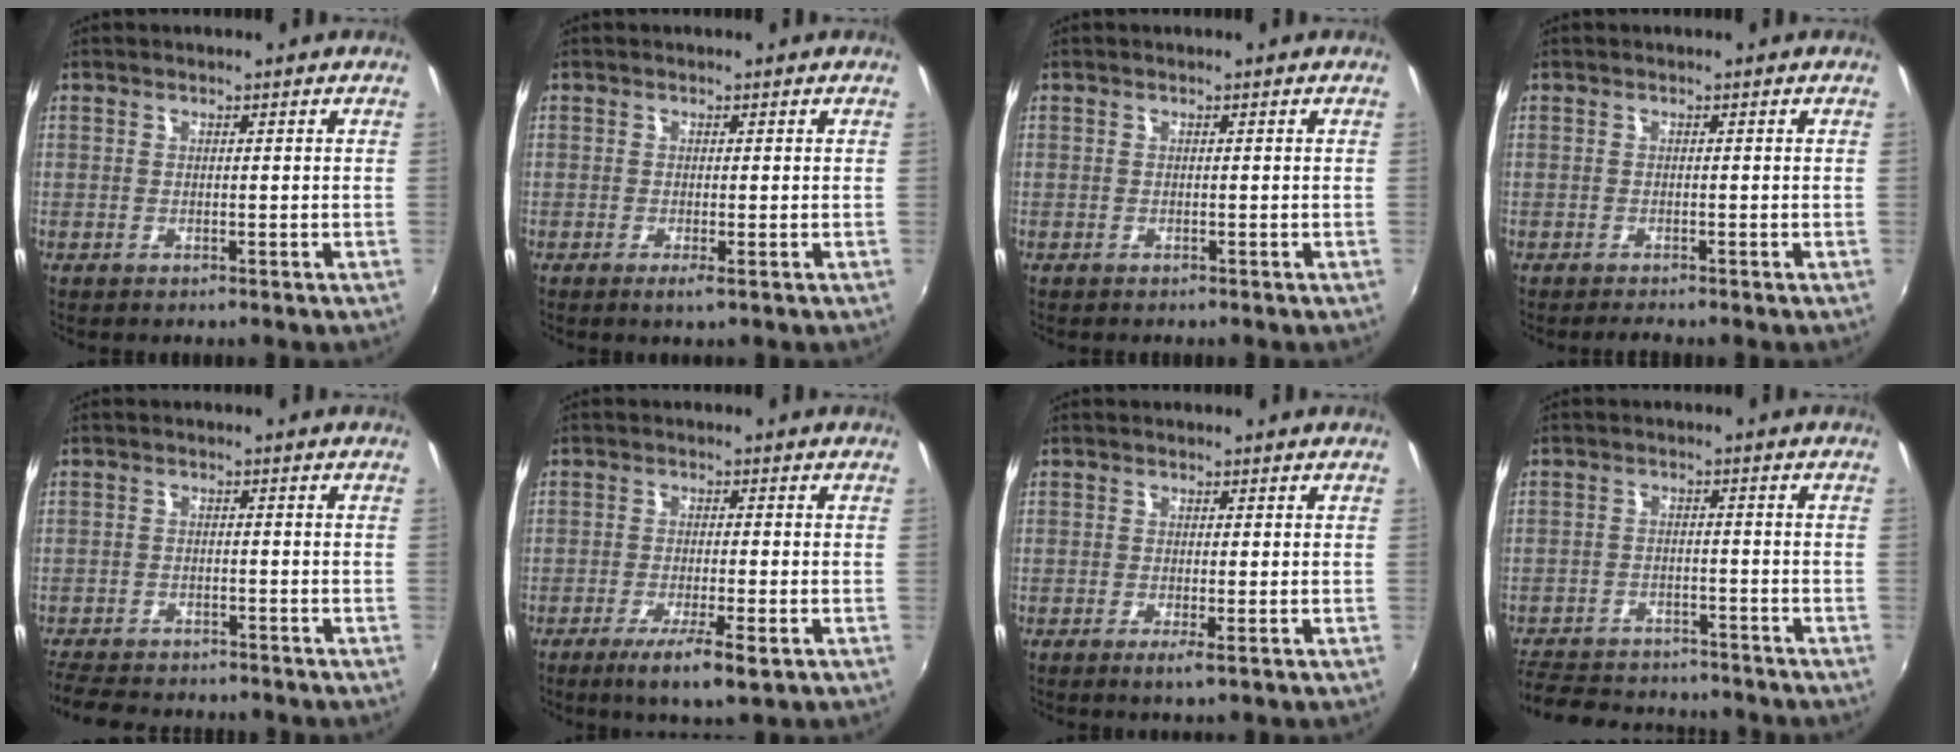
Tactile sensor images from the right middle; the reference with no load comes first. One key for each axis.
{"total": 1.2, "fx": -0.6, "fy": -0.1, "fz": 1.1, "tx": -0.023, "ty": -0.006, "tz": -0.010}
{"total": 0.0}
{"total": 1.4, "fx": -1.3, "fy": -0.2, "fz": 0.6, "tx": -0.008, "ty": -0.009, "tz": -0.021}
{"total": 8.8, "fx": -7.9, "fy": 2.7, "fz": 2.8, "tx": -0.082, "ty": -0.013, "tz": -0.129}
{"total": 6.8, "fx": -3.8, "fy": 0.9, "fz": 5.6, "tx": -0.114, "ty": -0.022, "tz": -0.062}
{"total": 1.5, "fx": -0.6, "fy": -0.1, "fz": 1.4, "tx": -0.029, "ty": -0.007, "tz": -0.011}
{"total": 15.1, "fx": -13.0, "fy": 5.8, "fz": 5.3, "tx": -0.137, "ty": 0.004, "tz": -0.190}